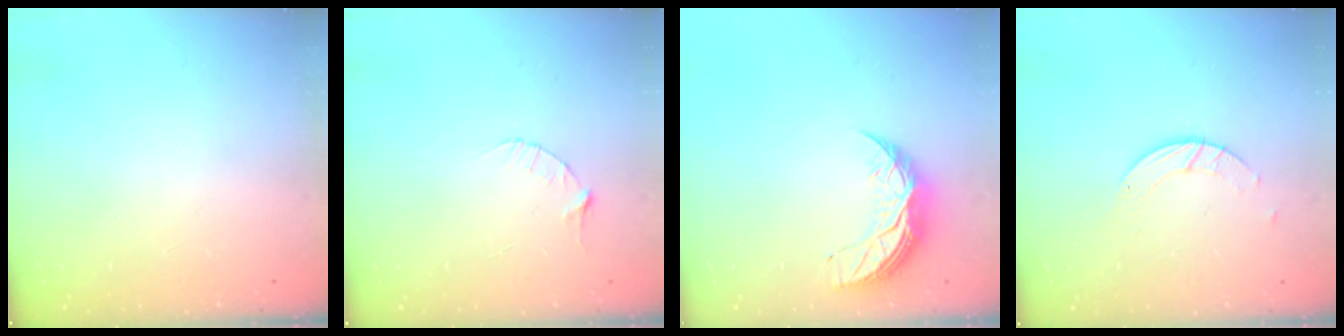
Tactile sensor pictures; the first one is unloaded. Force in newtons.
{"total": 3.1, "press": 3.0, "slide": 0.4}
{"total": 8.4, "press": 8.4, "slide": 0.4}
{"total": 2.8, "press": 2.8, "slide": 0.3}